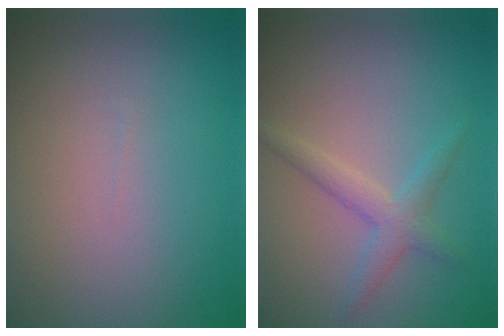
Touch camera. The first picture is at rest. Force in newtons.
{"total": 2.3, "press": 2.3, "slide": 0.2}